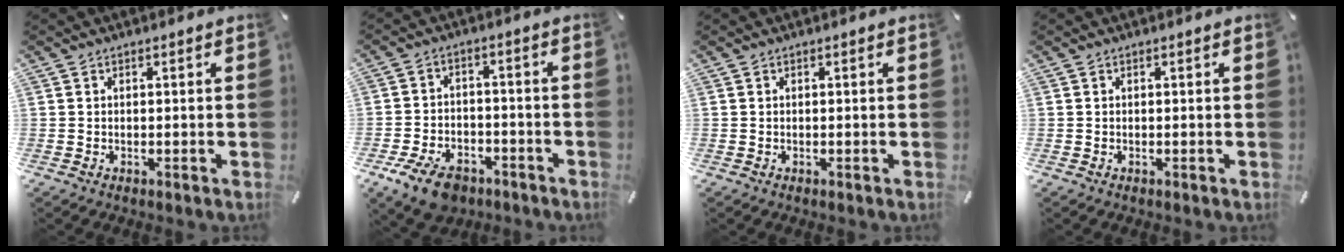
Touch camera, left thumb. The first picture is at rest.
{"total": 8.9, "force": [-5.5, 5.3, 4.6], "torque": [-0.093, 0.028, -0.099]}
{"total": 0.0}
{"total": 0.0}